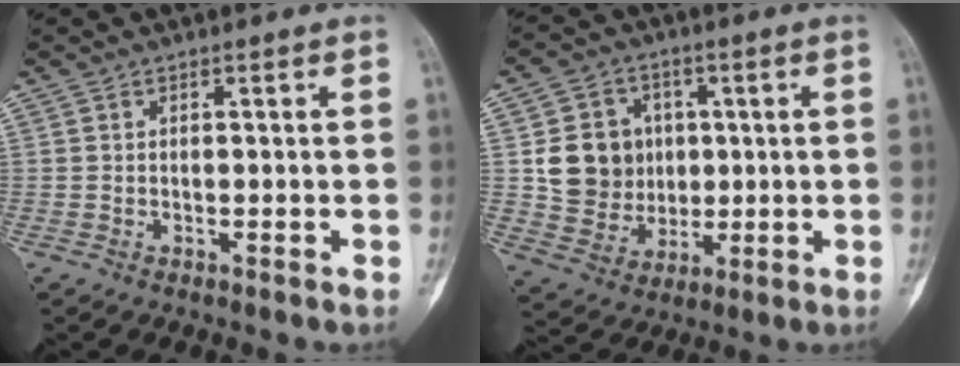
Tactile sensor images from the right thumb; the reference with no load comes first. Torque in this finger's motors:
{"motor_torque": [1.17, 0.94, 0.29, -0.48, -0.01]}